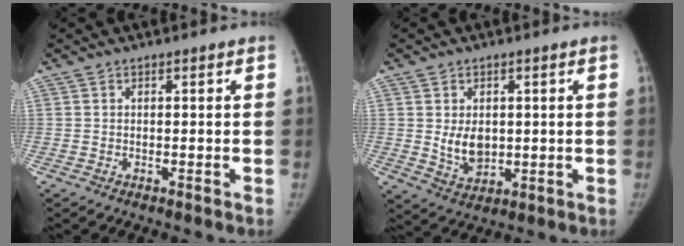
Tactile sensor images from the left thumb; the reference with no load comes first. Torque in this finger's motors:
{"motor_torque": [-0.01, -0.01, 0.08, 0.10, 0.02]}